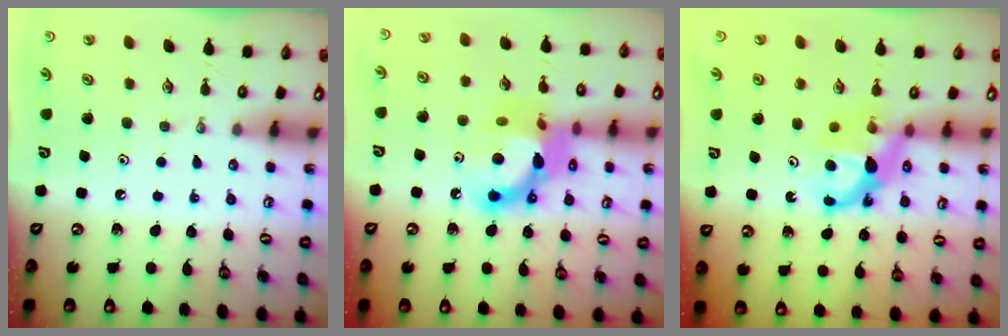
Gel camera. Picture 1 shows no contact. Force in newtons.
{"total": 15.5, "press": 15.4, "slide": 1.7}
{"total": 7.1, "press": 7.1, "slide": 0.3}